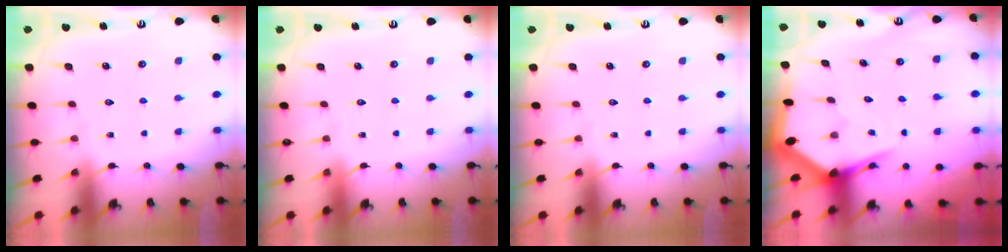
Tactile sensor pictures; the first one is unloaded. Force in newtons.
{"total": 0.0}
{"total": 0.0}
{"total": 5.3, "press": 5.3, "slide": 0.7}